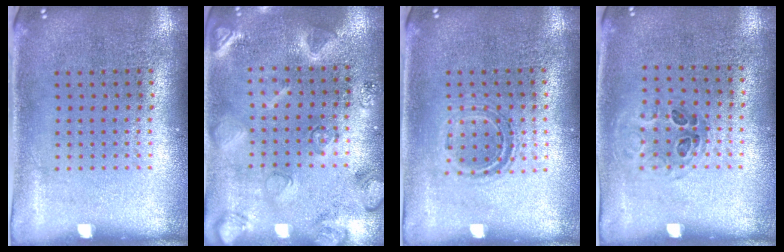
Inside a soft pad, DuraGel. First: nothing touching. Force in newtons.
{"total": 2.5, "press": 2.5, "slide": 0.1}
{"total": 1.1, "press": 0.9, "slide": 0.6}
{"total": 1.0, "press": 0.6, "slide": 0.7}